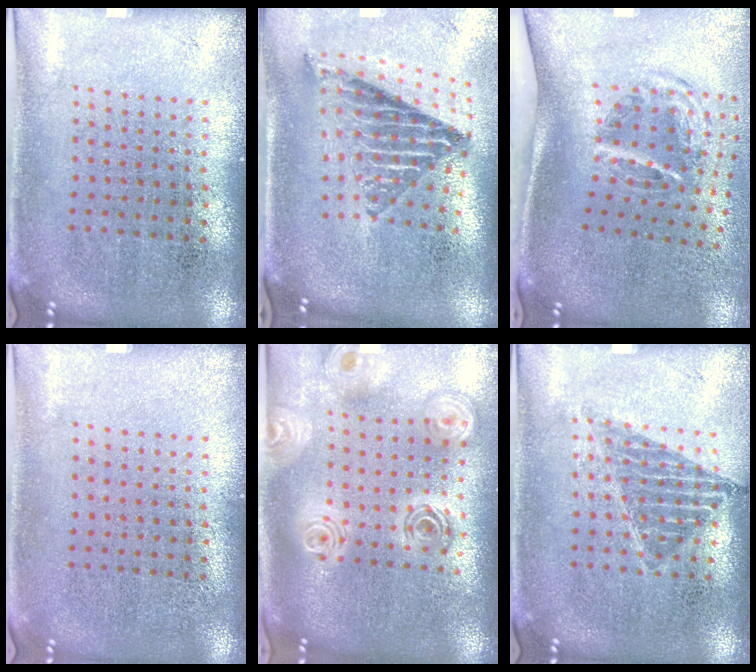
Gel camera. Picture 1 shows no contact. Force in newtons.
{"total": 1.8, "press": 1.4, "slide": 1.1}
{"total": 2.1, "press": 1.2, "slide": 1.7}
{"total": 0.0}
{"total": 2.4, "press": 1.9, "slide": 1.5}
{"total": 1.0, "press": 0.8, "slide": 0.5}